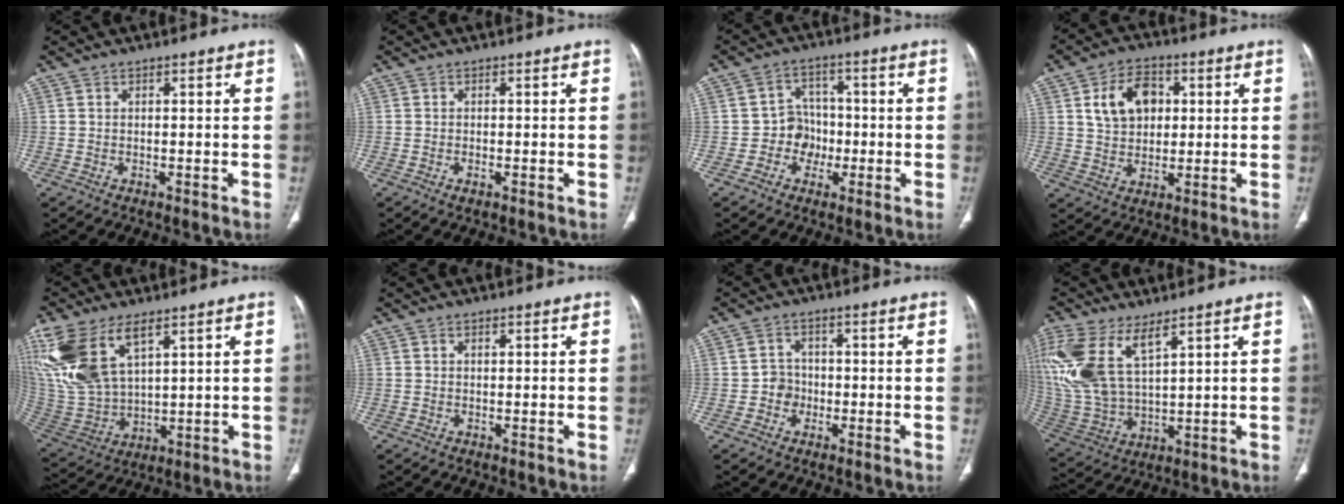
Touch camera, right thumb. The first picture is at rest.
{"total": 1.1, "force": [-0.5, 0.5, 0.9], "torque": [-0.017, -0.002, -0.009]}
{"total": 5.9, "force": [-1.6, 5.4, 2.0], "torque": [0.009, 0.019, -0.034]}
{"total": 10.4, "force": [2.8, 7.5, 6.7], "torque": [-0.088, 0.000, 0.049]}
{"total": 19.3, "force": [9.6, 9.6, 13.8], "torque": [-0.310, -0.027, 0.206]}
{"total": 0.5, "force": [0.2, 0.3, 0.3], "torque": [-0.006, -0.001, 0.004]}
{"total": 3.5, "force": [-0.9, 3.2, 0.9], "torque": [0.006, 0.011, -0.021]}
{"total": 17.6, "force": [8.8, 8.0, 12.9], "torque": [-0.299, -0.027, 0.194]}